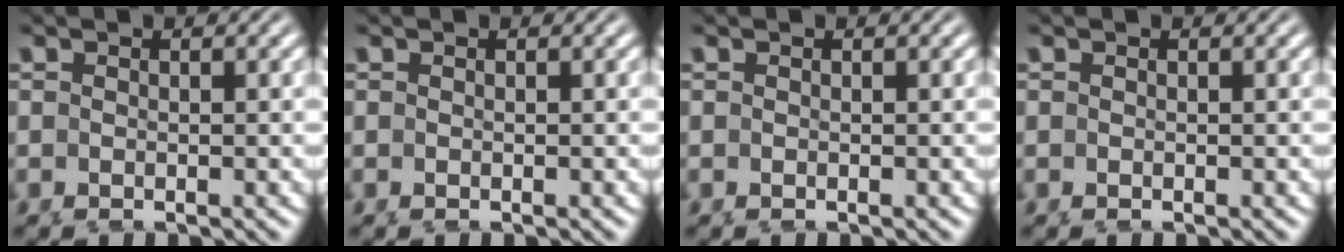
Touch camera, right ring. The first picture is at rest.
{"total": 0.0}
{"total": 0.0}
{"total": 0.0}